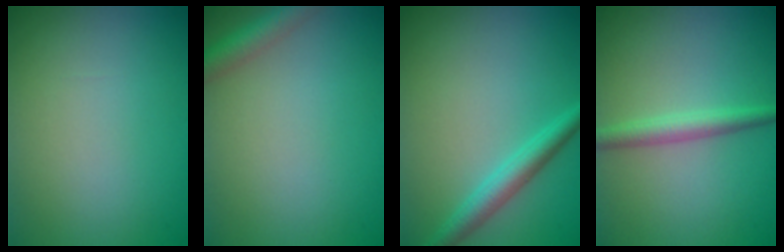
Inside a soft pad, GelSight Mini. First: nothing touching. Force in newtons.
{"total": 2.6, "press": 2.6, "slide": 0.1}
{"total": 2.8, "press": 2.8, "slide": 0.1}
{"total": 2.3, "press": 2.3, "slide": 0.0}